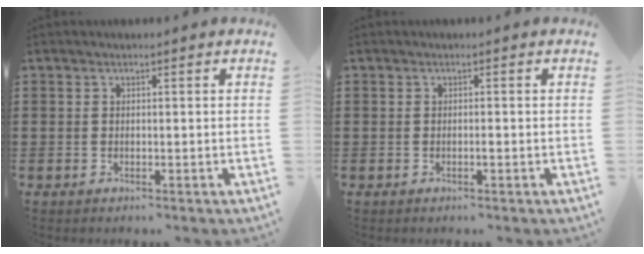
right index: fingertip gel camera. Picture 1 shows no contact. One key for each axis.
{"total": 0.6, "fx": -0.2, "fy": 0.1, "fz": 0.5, "tx": -0.010, "ty": -0.002, "tz": -0.005}